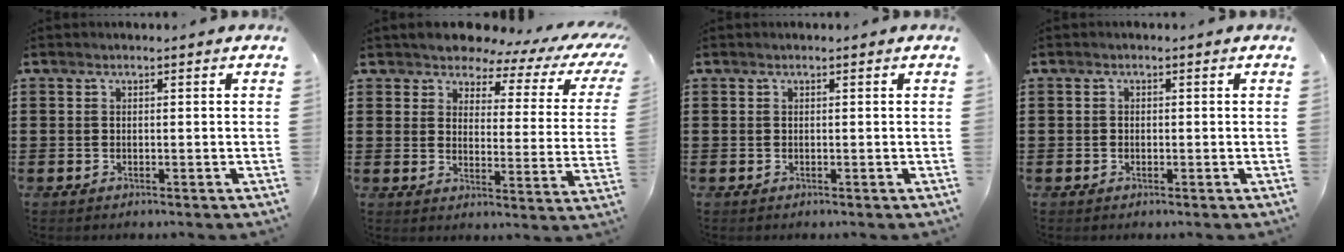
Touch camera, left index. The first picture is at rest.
{"total": 4.2, "force": [3.7, 1.7, 1.2], "torque": [-0.043, -0.024, 0.057]}
{"total": 0.0}
{"total": 0.6, "force": [-0.1, 0.6, 0.1], "torque": [-0.004, 0.004, -0.003]}